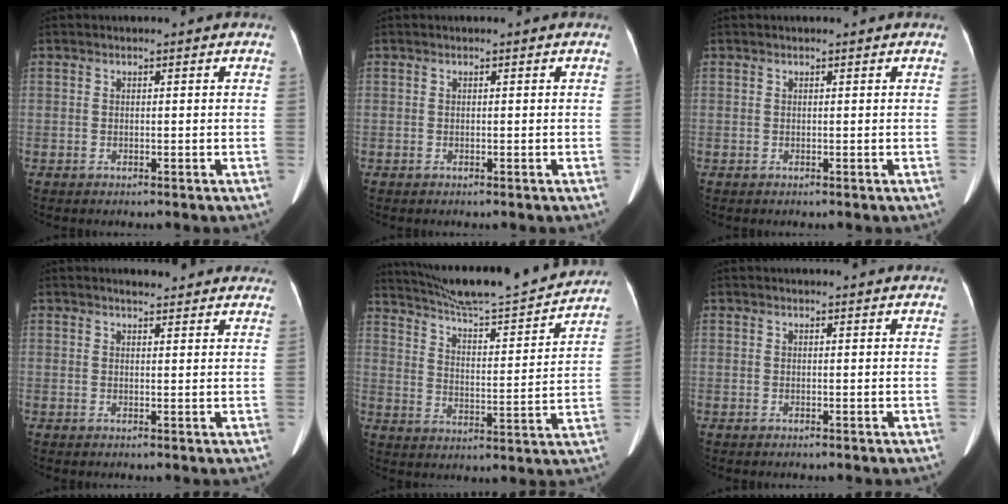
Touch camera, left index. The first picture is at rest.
{"total": 0.0}
{"total": 0.0}
{"total": 7.6, "force": [7.1, 1.7, 2.3], "torque": [-0.019, 0.008, 0.070]}
{"total": 21.9, "force": [20.3, 1.0, 8.3], "torque": [-0.139, -0.028, 0.286]}
{"total": 3.9, "force": [3.8, 0.3, 0.9], "torque": [-0.014, 0.012, 0.036]}